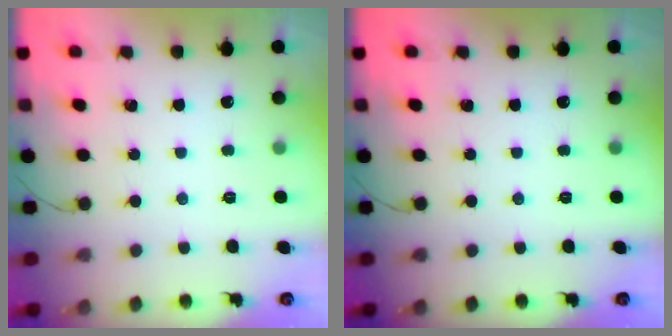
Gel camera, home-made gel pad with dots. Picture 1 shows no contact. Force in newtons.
{"total": 0.0}